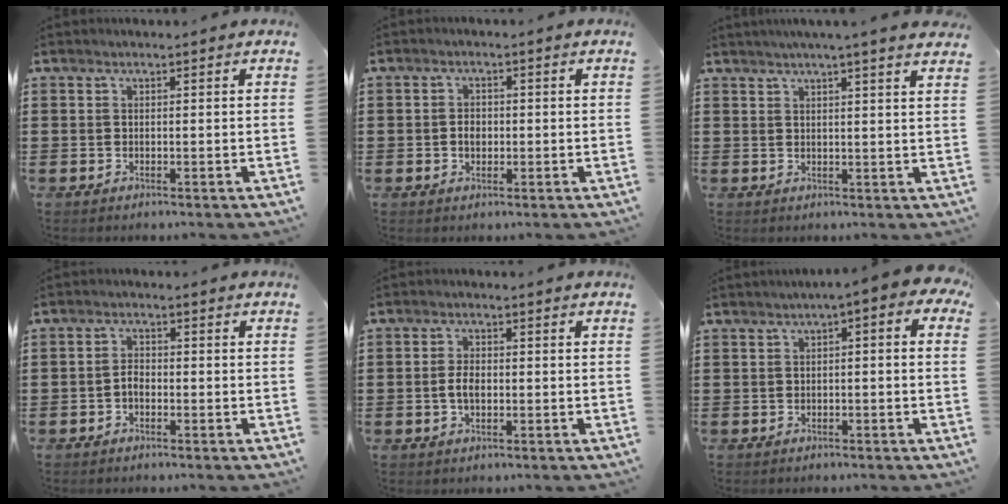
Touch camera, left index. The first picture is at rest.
{"total": 2.2, "force": [-0.3, 1.6, 1.5], "torque": [-0.032, 0.004, -0.006]}
{"total": 3.1, "force": [2.6, -0.7, 1.4], "torque": [-0.033, -0.006, 0.047]}
{"total": 2.1, "force": [-0.9, 1.2, 1.5], "torque": [-0.038, 0.002, -0.021]}
{"total": 3.0, "force": [-0.3, 1.5, 2.6], "torque": [-0.057, 0.001, -0.008]}
{"total": 2.1, "force": [-1.2, 0.5, 1.7], "torque": [-0.033, 0.002, -0.026]}